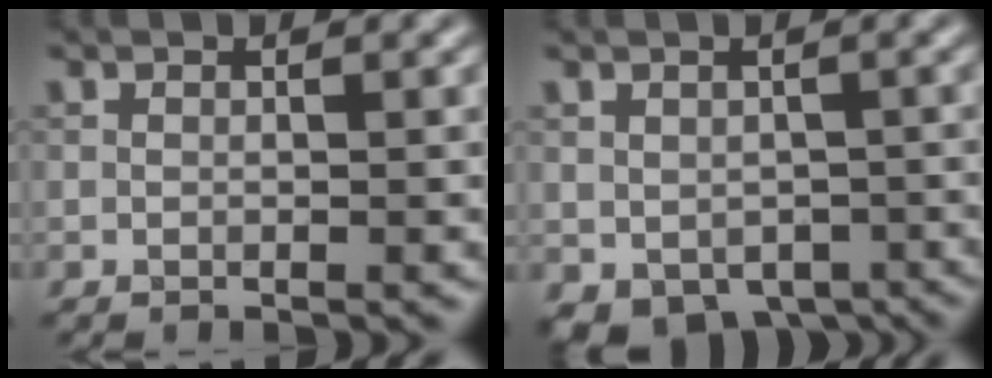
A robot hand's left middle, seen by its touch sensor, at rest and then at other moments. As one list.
[{"total": 5.3, "force": [-2.4, 3.6, 3.1], "torque": [-0.048, -0.021, -0.025]}]